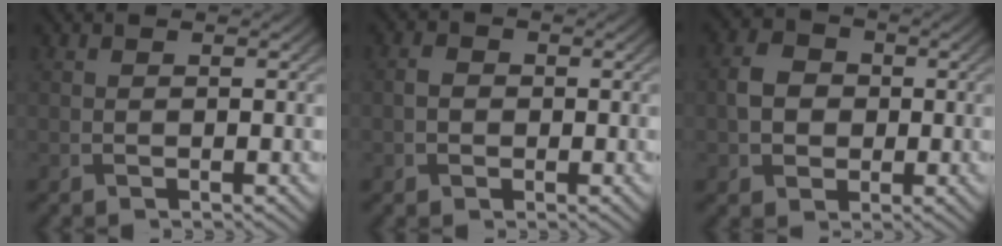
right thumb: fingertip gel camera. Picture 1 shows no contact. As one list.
[{"total": 1.8, "force": [-0.3, 1.5, 0.9], "torque": [-0.020, -0.001, -0.011]}, {"total": 4.5, "force": [-0.2, 3.9, 2.2], "torque": [-0.049, 0.002, -0.013]}]